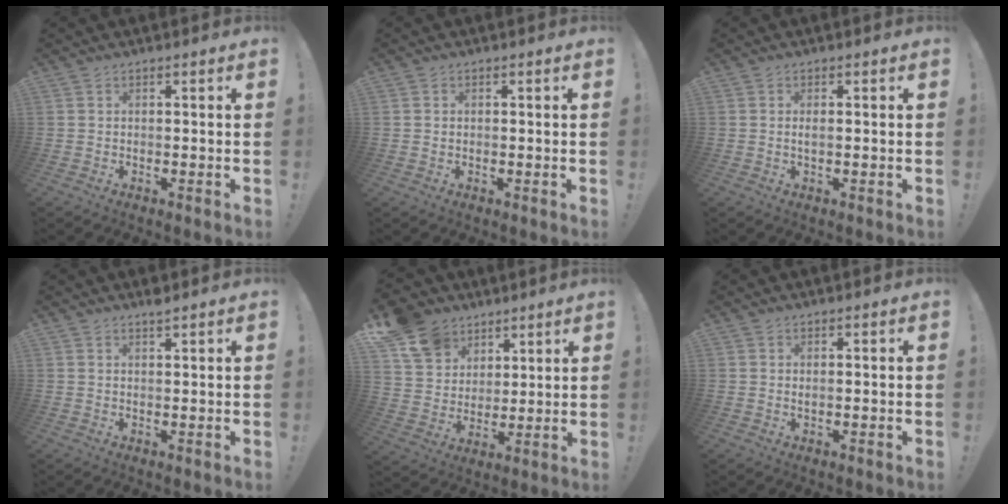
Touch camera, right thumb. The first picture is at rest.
{"total": 0.7, "force": [0.1, 0.7, 0.0], "torque": [-0.007, 0.005, 0.004]}
{"total": 1.0, "force": [0.0, 0.1, 1.0], "torque": [-0.011, -0.004, -0.001]}
{"total": 1.8, "force": [1.7, -0.2, 0.7], "torque": [-0.004, -0.012, 0.027]}
{"total": 13.9, "force": [8.3, 10.2, 4.4], "torque": [-0.070, -0.052, 0.164]}
{"total": 0.6, "force": [0.4, 0.0, 0.5], "torque": [-0.001, -0.003, 0.005]}